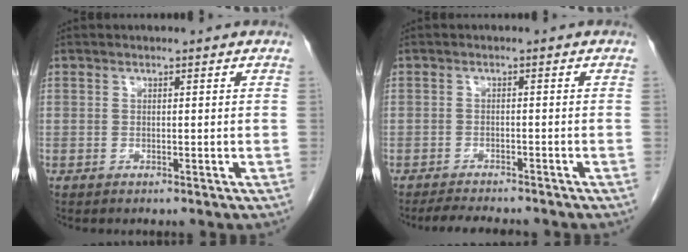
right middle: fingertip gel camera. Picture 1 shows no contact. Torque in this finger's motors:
{"motor_torque": [0.68, -0.52, 0.03, 0.04]}